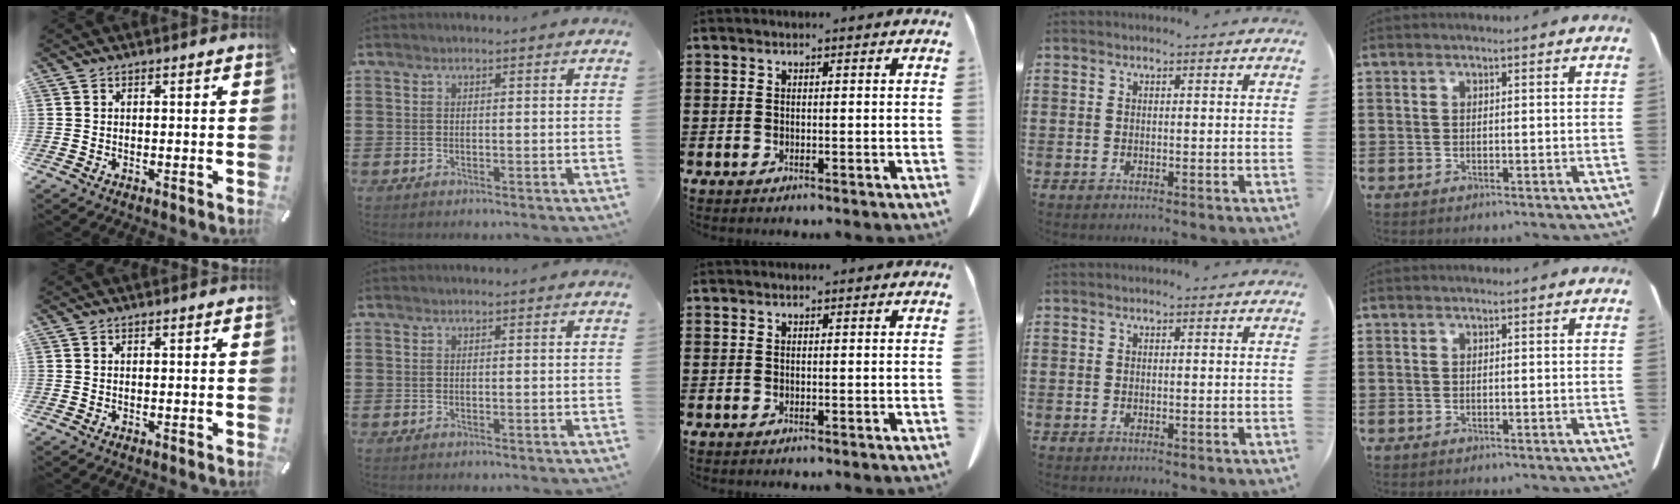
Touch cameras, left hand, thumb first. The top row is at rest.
{}